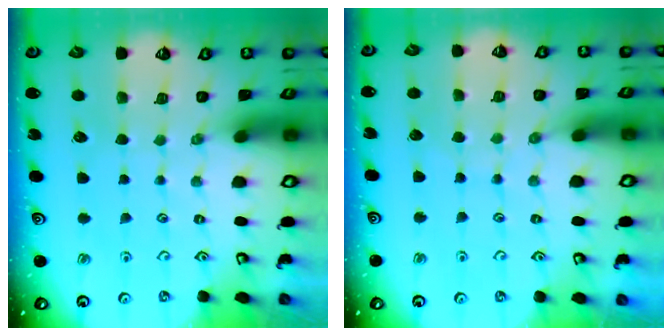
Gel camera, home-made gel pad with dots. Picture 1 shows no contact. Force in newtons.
{"total": 4.4, "press": 4.3, "slide": 0.4}